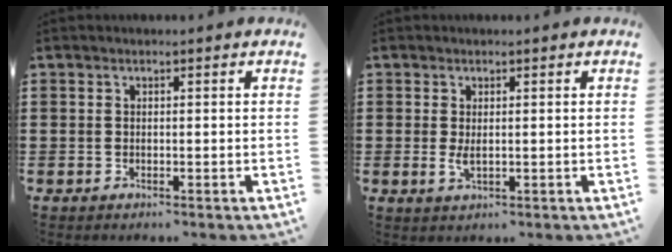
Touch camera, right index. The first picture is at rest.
{"total": 1.8, "force": [0.2, 0.6, 1.7], "torque": [-0.033, 0.000, 0.005]}